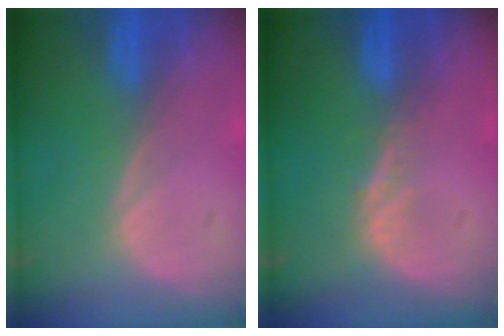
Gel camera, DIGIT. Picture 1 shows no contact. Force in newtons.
{"total": 1.4, "press": 1.4, "slide": 0.1}